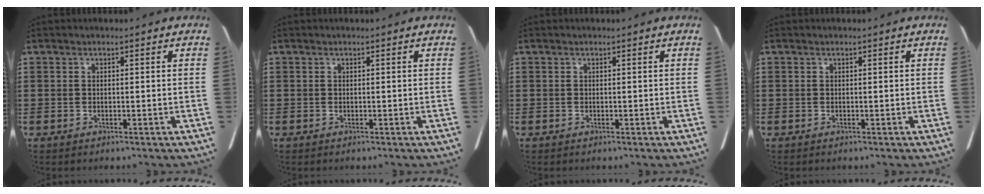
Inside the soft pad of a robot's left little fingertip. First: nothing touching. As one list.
[{"total": 0.0}, {"total": 0.0}, {"total": 0.0}]